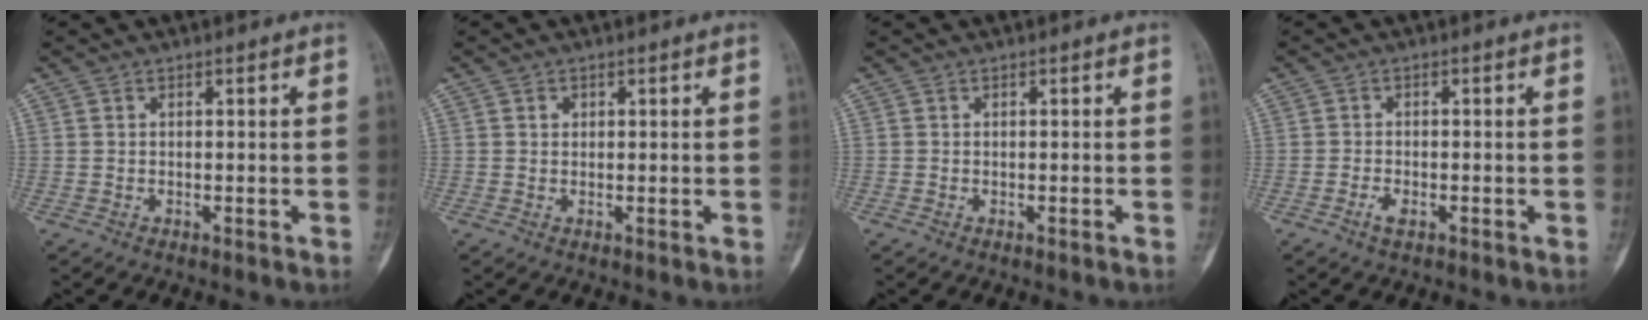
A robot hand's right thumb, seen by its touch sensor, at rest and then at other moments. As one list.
[{"total": 0.9, "force": [0.3, 0.8, 0.3], "torque": [0.002, 0.001, 0.004]}, {"total": 0.0}, {"total": 1.9, "force": [-1.1, 0.9, 1.3], "torque": [-0.030, 0.004, -0.022]}]